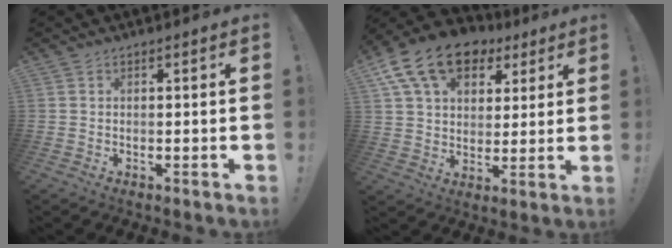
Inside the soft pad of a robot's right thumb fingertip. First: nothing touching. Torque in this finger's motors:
{"motor_torque": [0.46, 0.68, 1.12, 0.37, 0.33]}